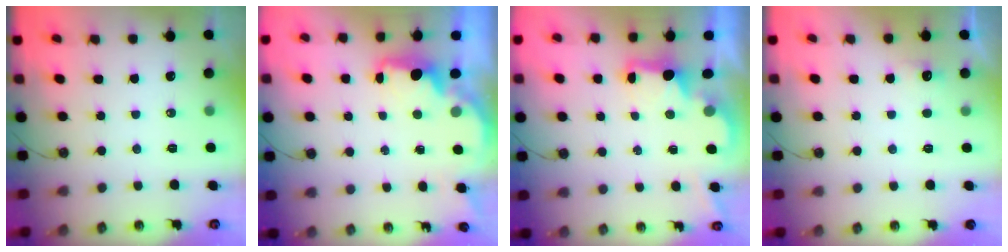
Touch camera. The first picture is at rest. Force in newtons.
{"total": 2.2, "press": 2.1, "slide": 0.8}
{"total": 2.1, "press": 2.0, "slide": 0.7}
{"total": 2.9, "press": 2.7, "slide": 0.9}